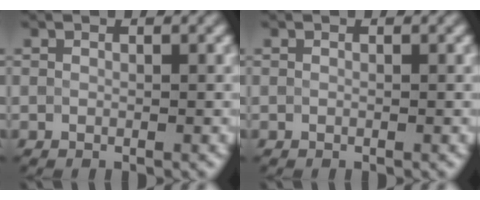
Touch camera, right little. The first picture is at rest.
{"total": 0.0}